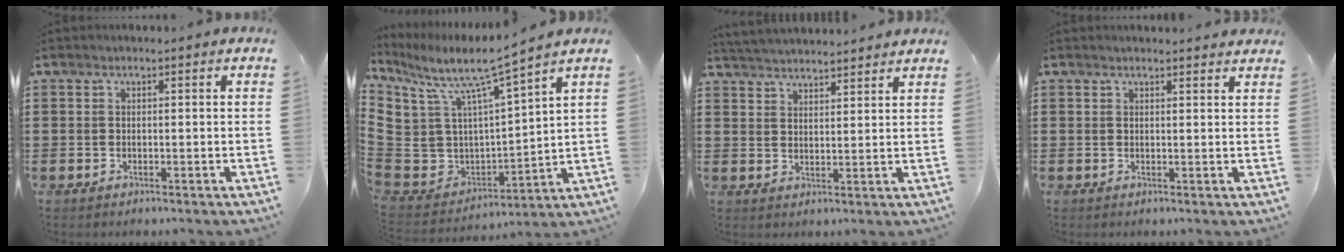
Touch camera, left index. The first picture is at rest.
{"total": 8.6, "force": [6.7, 2.3, 4.8], "torque": [-0.131, -0.051, 0.111]}
{"total": 3.6, "force": [3.6, -0.1, 0.1], "torque": [-0.014, -0.013, 0.066]}
{"total": 1.4, "force": [1.3, 0.1, 0.2], "torque": [-0.006, 0.000, 0.026]}